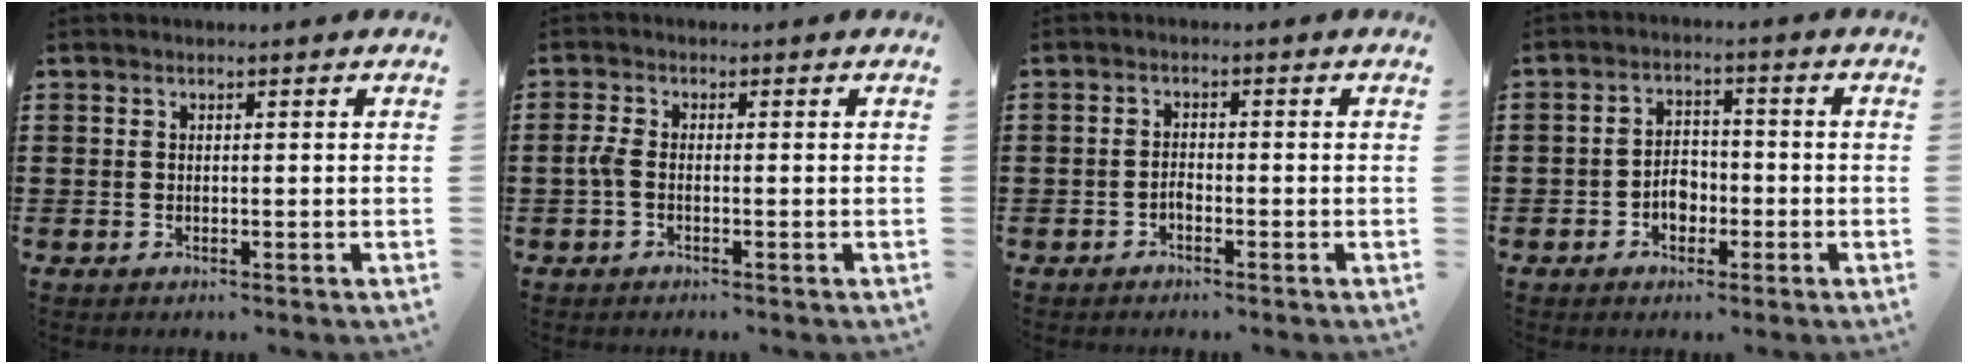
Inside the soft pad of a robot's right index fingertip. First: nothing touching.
{"total": 2.0, "force": [-0.6, 0.8, 1.7], "torque": [-0.050, -0.005, -0.016]}
{"total": 1.3, "force": [-0.9, 0.6, 0.7], "torque": [-0.016, -0.001, -0.017]}
{"total": 3.7, "force": [-1.5, 2.7, 2.1], "torque": [-0.035, 0.002, -0.031]}